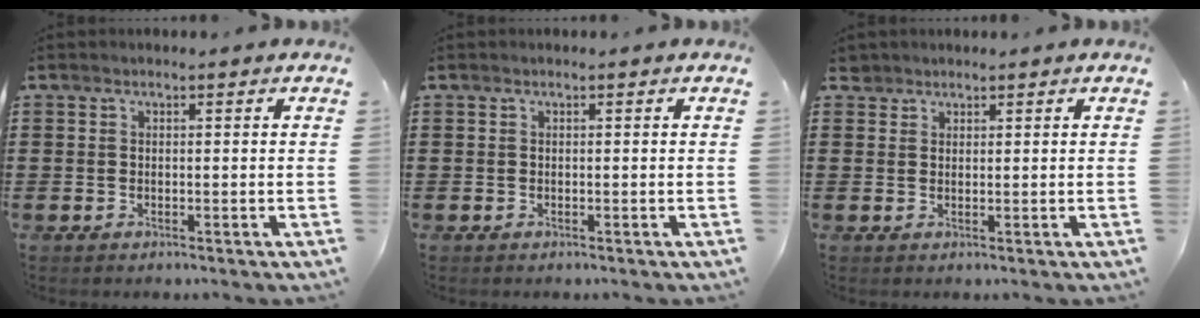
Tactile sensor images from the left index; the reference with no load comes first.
{"total": 0.0}
{"total": 1.6, "force": [1.4, 0.8, 0.2], "torque": [-0.008, 0.004, 0.027]}